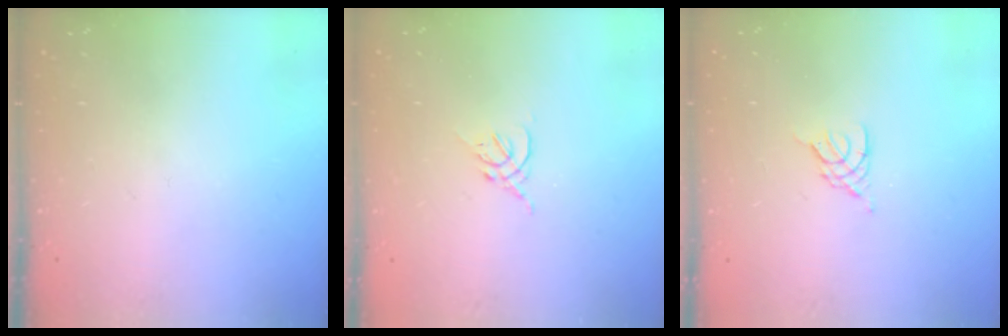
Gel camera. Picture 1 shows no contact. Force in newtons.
{"total": 1.6, "press": 1.5, "slide": 0.6}
{"total": 2.3, "press": 2.3, "slide": 0.5}